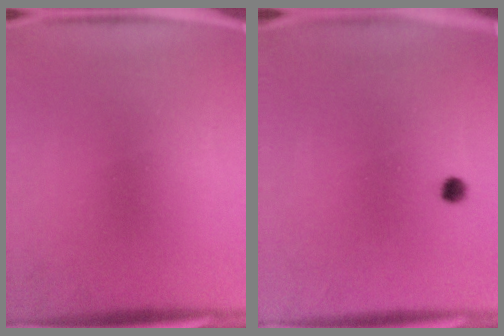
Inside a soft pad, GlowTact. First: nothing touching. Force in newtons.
{"total": 1.3}